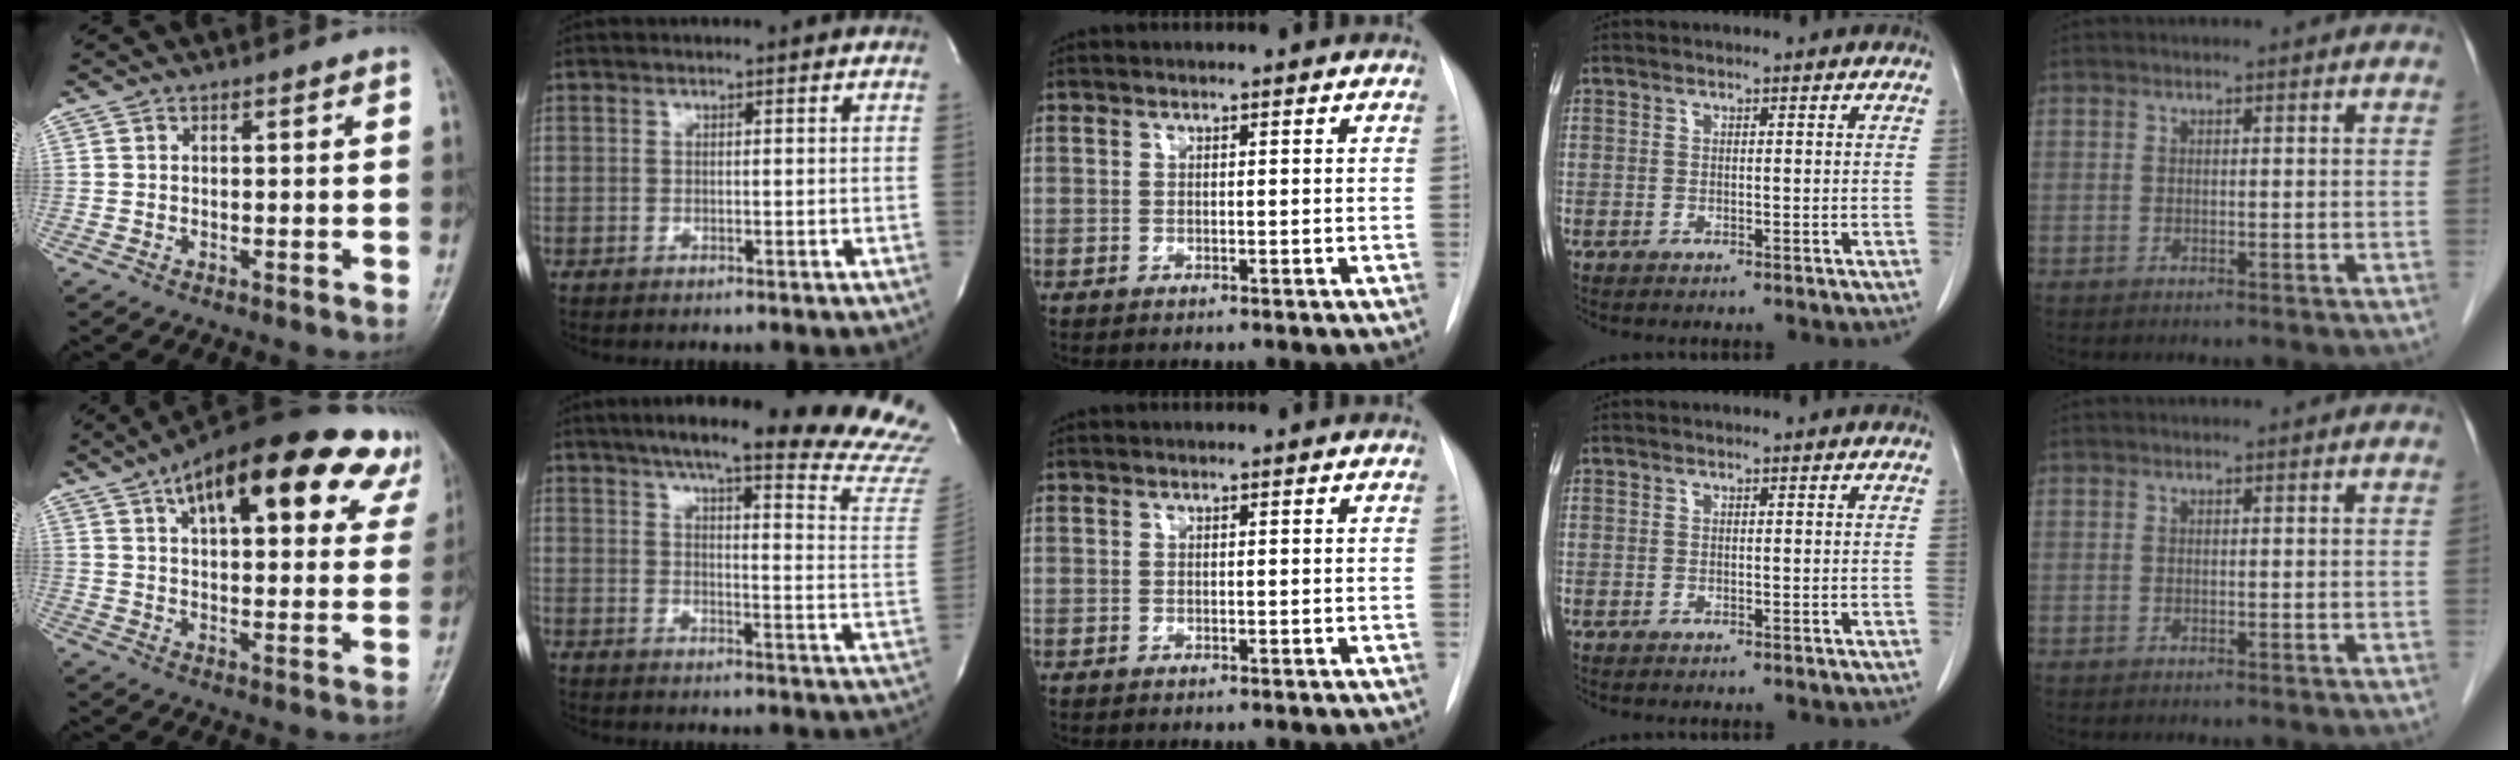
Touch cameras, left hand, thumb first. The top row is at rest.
{"thumb": {"total": 27.4, "force": [15.0, 11.4, 19.9], "torque": [-0.256, 0.000, 0.203]}, "index": {"total": 27.4, "force": [23.7, 2.0, 13.6], "torque": [-0.153, -0.086, 0.272]}}